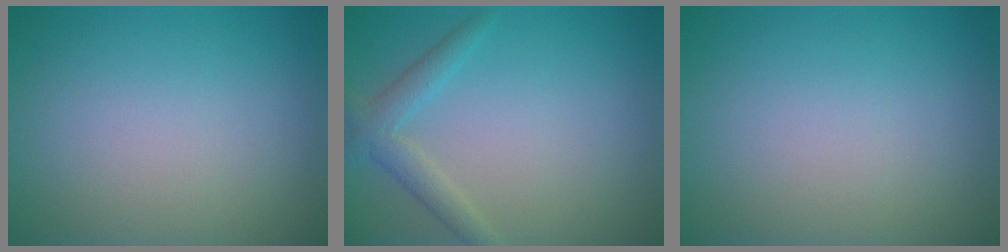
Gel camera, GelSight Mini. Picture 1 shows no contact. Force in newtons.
{"total": 2.3, "press": 2.3, "slide": 0.2}
{"total": 0.0}